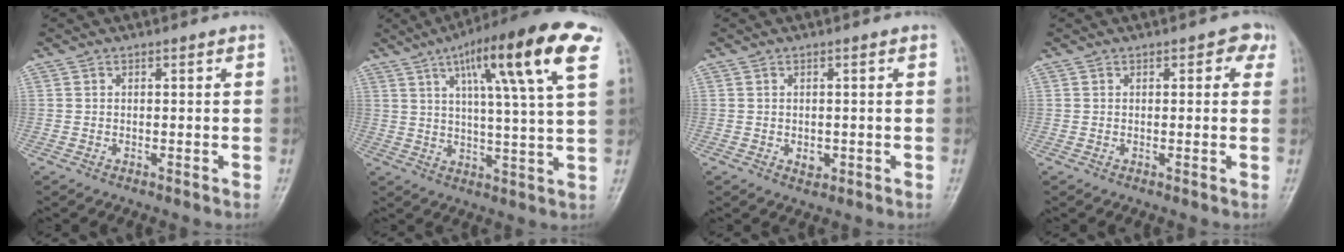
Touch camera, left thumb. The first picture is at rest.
{"total": 19.2, "force": [8.5, 2.9, 16.9], "torque": [-0.245, -0.007, 0.122]}
{"total": 1.8, "force": [-0.3, 1.4, 1.2], "torque": [-0.010, -0.001, 0.001]}
{"total": 2.8, "force": [1.2, 1.6, 2.0], "torque": [-0.005, 0.001, 0.007]}